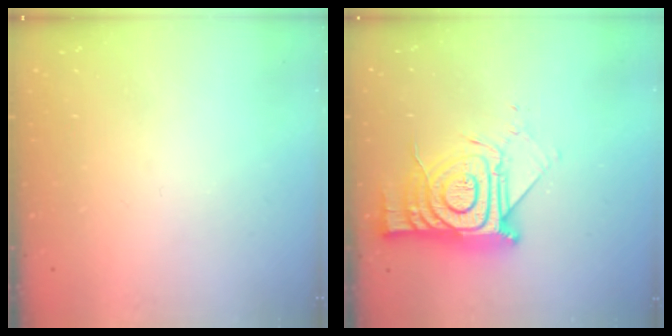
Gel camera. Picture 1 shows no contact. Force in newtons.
{"total": 16.3, "press": 16.2, "slide": 1.5}